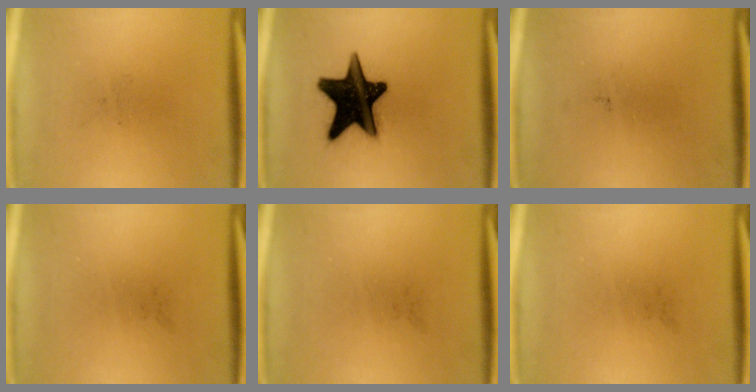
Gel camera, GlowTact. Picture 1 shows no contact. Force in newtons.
{"total": 19.2}
{"total": 0.0}
{"total": 0.0}
{"total": 0.0}
{"total": 0.0}